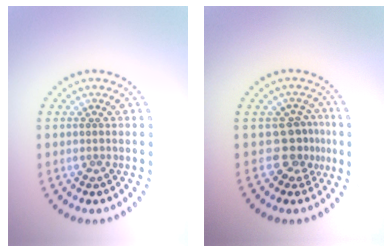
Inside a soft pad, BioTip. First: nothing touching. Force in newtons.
{"total": 2.6, "press": 1.9, "slide": 1.8}